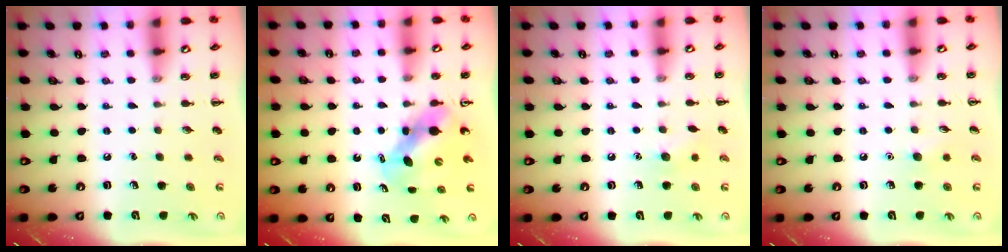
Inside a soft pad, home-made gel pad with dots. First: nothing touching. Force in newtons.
{"total": 5.5, "press": 5.4, "slide": 1.0}
{"total": 5.8, "press": 5.6, "slide": 1.4}
{"total": 4.7, "press": 4.5, "slide": 1.2}